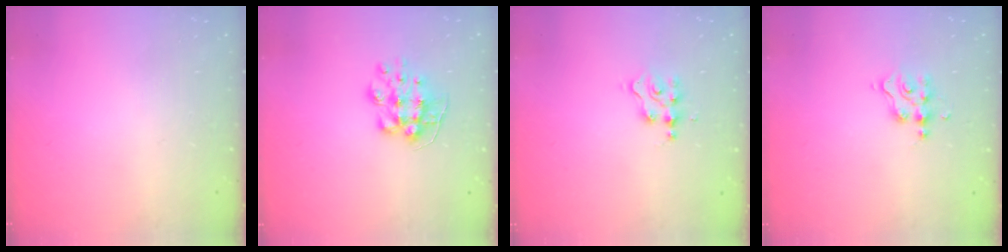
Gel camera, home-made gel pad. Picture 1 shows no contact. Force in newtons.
{"total": 9.5, "press": 9.5, "slide": 0.7}
{"total": 2.9, "press": 2.9, "slide": 0.4}
{"total": 3.8, "press": 3.8, "slide": 0.2}